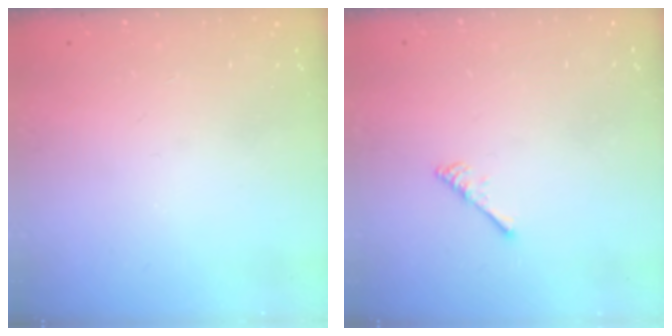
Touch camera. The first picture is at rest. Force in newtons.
{"total": 2.5, "press": 2.5, "slide": 0.4}